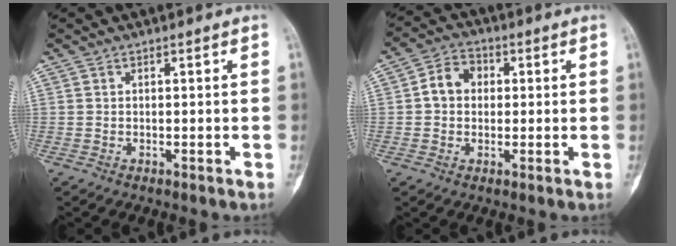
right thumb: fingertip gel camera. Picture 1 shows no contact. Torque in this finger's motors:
{"motor_torque": [0.04, 0.04, 0.26, -0.26, 0.04]}